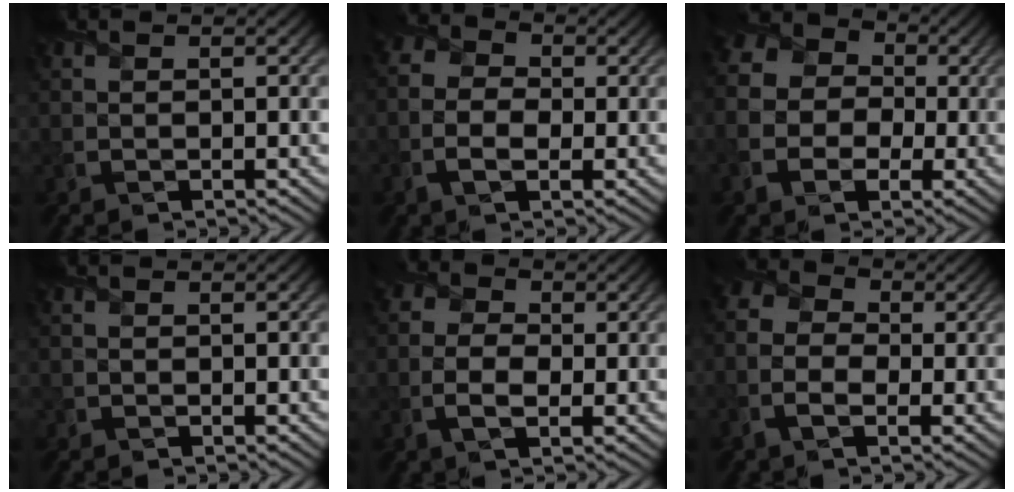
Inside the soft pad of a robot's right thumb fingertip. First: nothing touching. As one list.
[{"total": 4.8, "force": [-1.0, 3.3, 3.3], "torque": [-0.074, -0.006, -0.026]}, {"total": 10.4, "force": [-0.9, 8.8, 5.5], "torque": [-0.125, -0.001, -0.045]}, {"total": 0.0}, {"total": 4.5, "force": [-0.6, 3.0, 3.3], "torque": [-0.073, -0.003, -0.019]}, {"total": 5.5, "force": [-1.6, 3.7, 3.7], "torque": [-0.084, -0.004, -0.039]}]